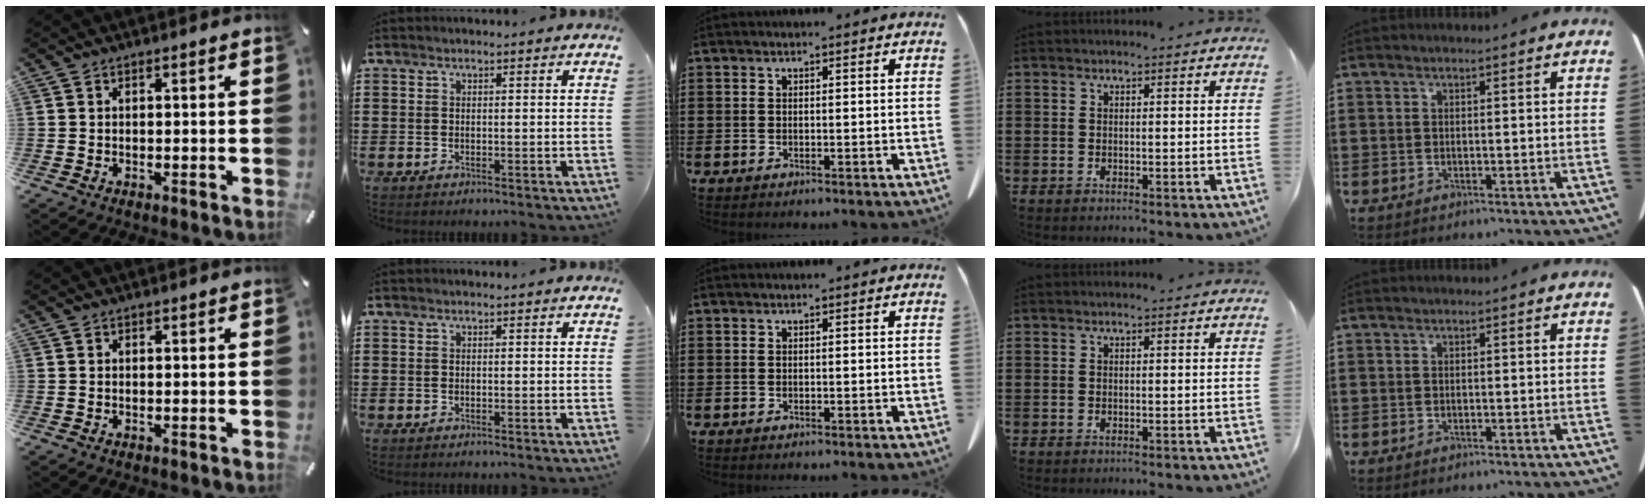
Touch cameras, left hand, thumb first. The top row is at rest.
{}